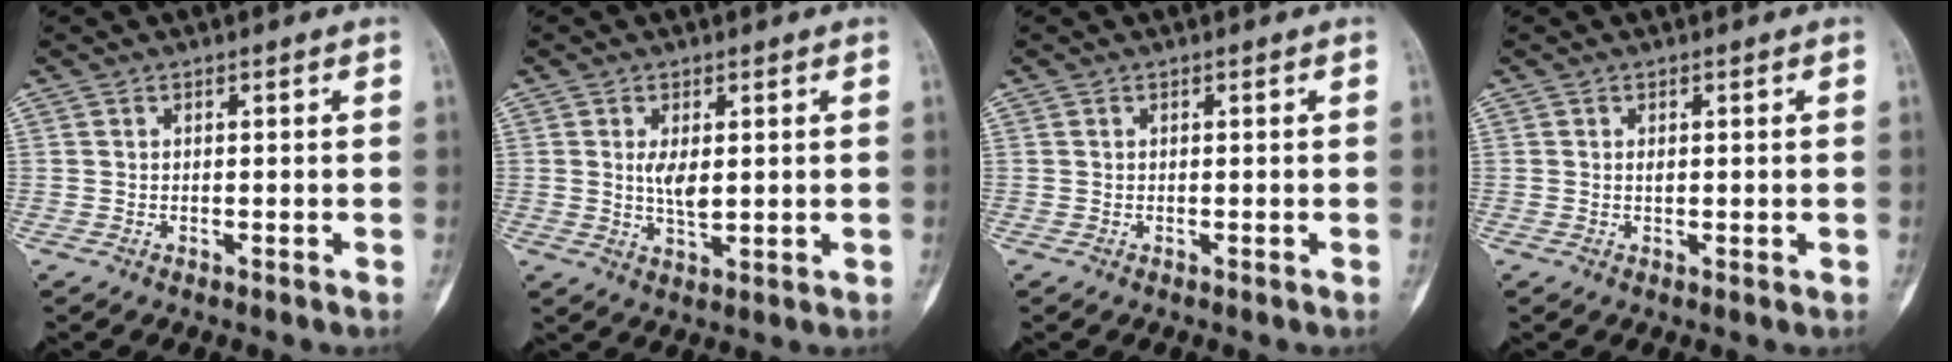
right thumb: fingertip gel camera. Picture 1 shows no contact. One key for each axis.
{"total": 4.3, "fx": 0.7, "fy": 2.0, "fz": 3.7, "tx": -0.063, "ty": -0.010, "tz": 0.017}
{"total": 0.0}
{"total": 1.0, "fx": 0.2, "fy": 0.6, "fz": 0.8, "tx": -0.009, "ty": 0.001, "tz": 0.004}